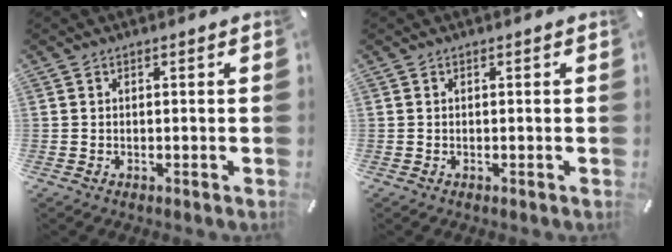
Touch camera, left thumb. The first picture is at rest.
{"total": 0.0}